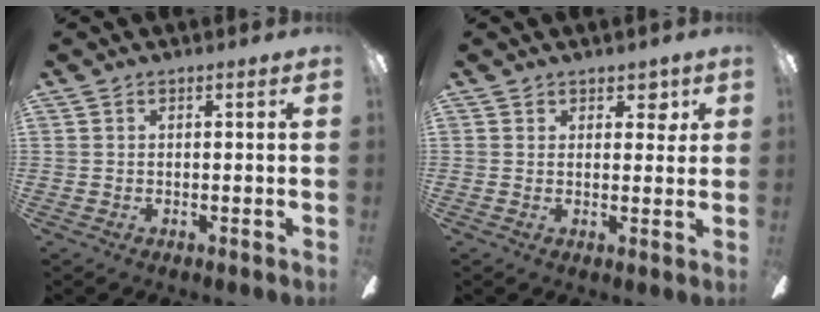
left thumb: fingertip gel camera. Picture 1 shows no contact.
{"total": 3.4, "force": [1.9, 1.9, 2.0], "torque": [-0.010, -0.006, 0.028]}